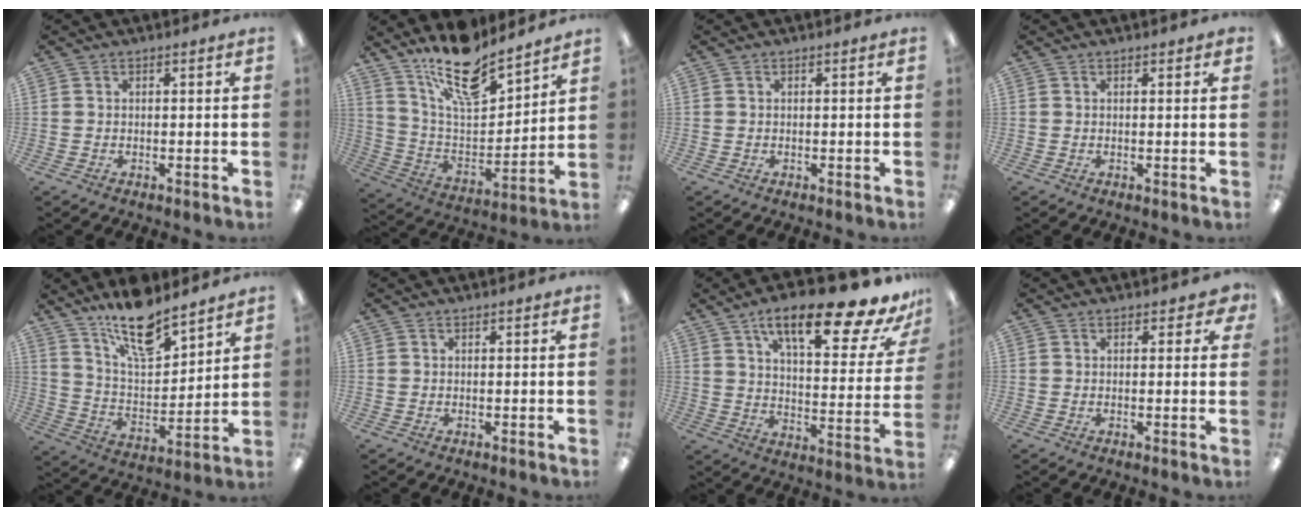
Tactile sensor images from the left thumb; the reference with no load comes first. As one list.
[{"total": 17.6, "force": [14.0, 5.8, 8.9], "torque": [-0.160, -0.088, 0.241]}, {"total": 0.0}, {"total": 0.7, "force": [0.6, 0.3, 0.3], "torque": [0.000, -0.002, 0.009]}, {"total": 15.5, "force": [12.5, 4.8, 7.9], "torque": [-0.141, -0.077, 0.218]}, {"total": 0.0}, {"total": 21.5, "force": [14.6, 5.6, 14.7], "torque": [-0.214, -0.096, 0.231]}, {"total": 1.8, "force": [1.1, 1.2, 0.9], "torque": [-0.003, -0.002, 0.016]}]